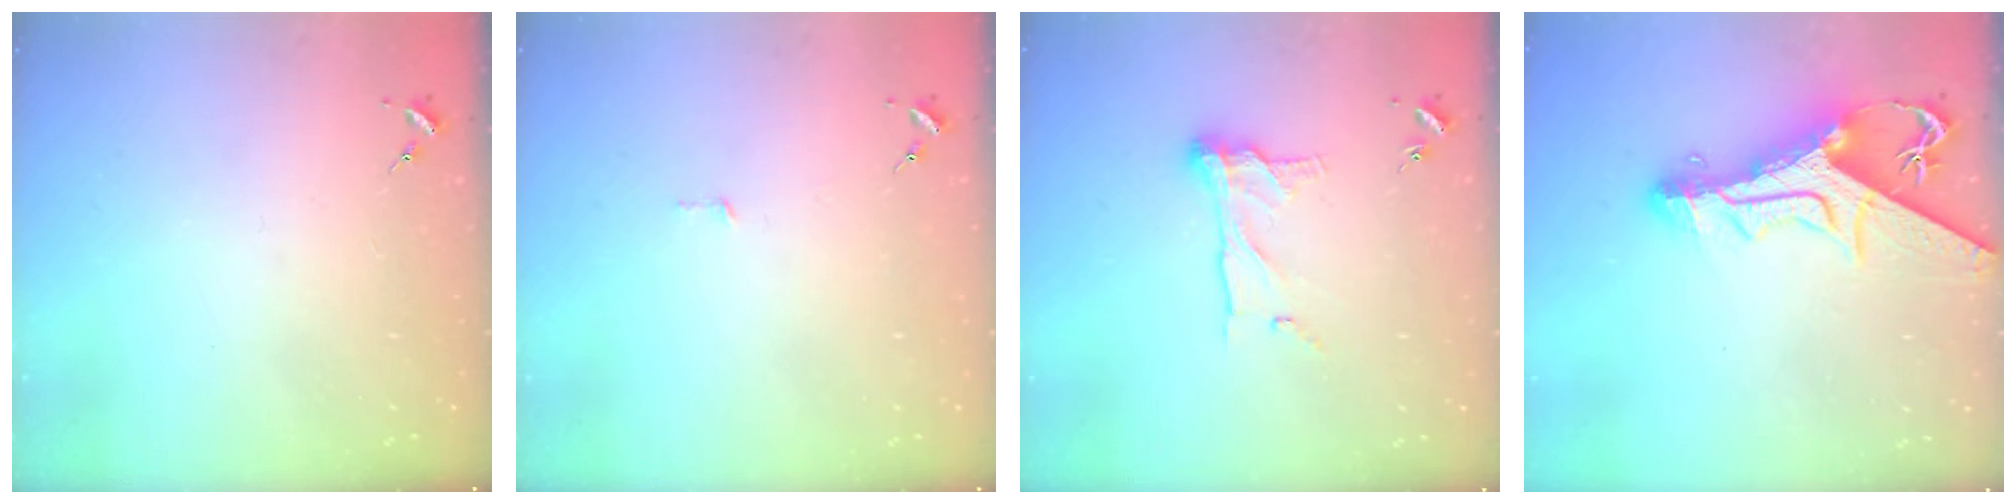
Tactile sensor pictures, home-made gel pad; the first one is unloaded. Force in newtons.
{"total": 3.0, "press": 3.0, "slide": 0.2}
{"total": 12.7, "press": 12.7, "slide": 1.0}
{"total": 17.6, "press": 17.5, "slide": 1.7}